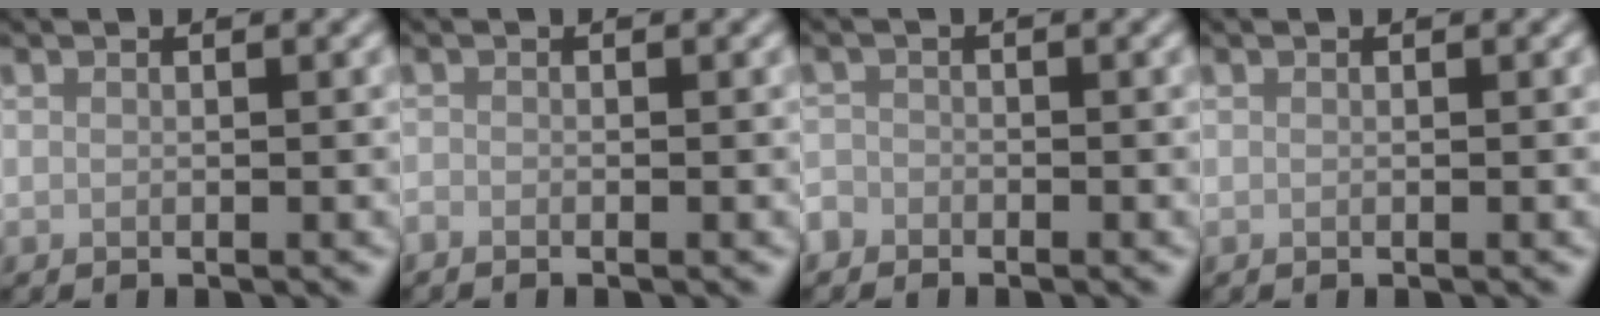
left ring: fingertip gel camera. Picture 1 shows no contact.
{"total": 0.5, "force": [-0.5, 0.1, 0.2], "torque": [-0.001, -0.004, -0.011]}
{"total": 1.4, "force": [-1.0, 0.9, 0.0], "torque": [0.003, 0.005, -0.024]}
{"total": 0.0}